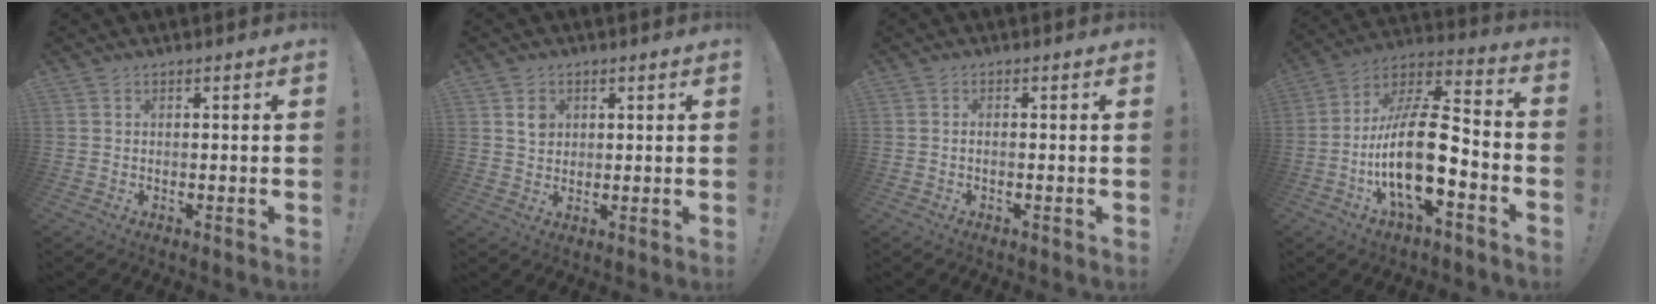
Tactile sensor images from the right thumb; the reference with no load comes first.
{"total": 3.6, "force": [1.5, 2.9, 1.4], "torque": [-0.002, -0.009, 0.022]}
{"total": 1.1, "force": [-0.4, -0.1, 1.0], "torque": [-0.018, 0.001, -0.006]}
{"total": 21.1, "force": [-4.9, 8.4, 18.8], "torque": [-0.359, 0.022, -0.083]}